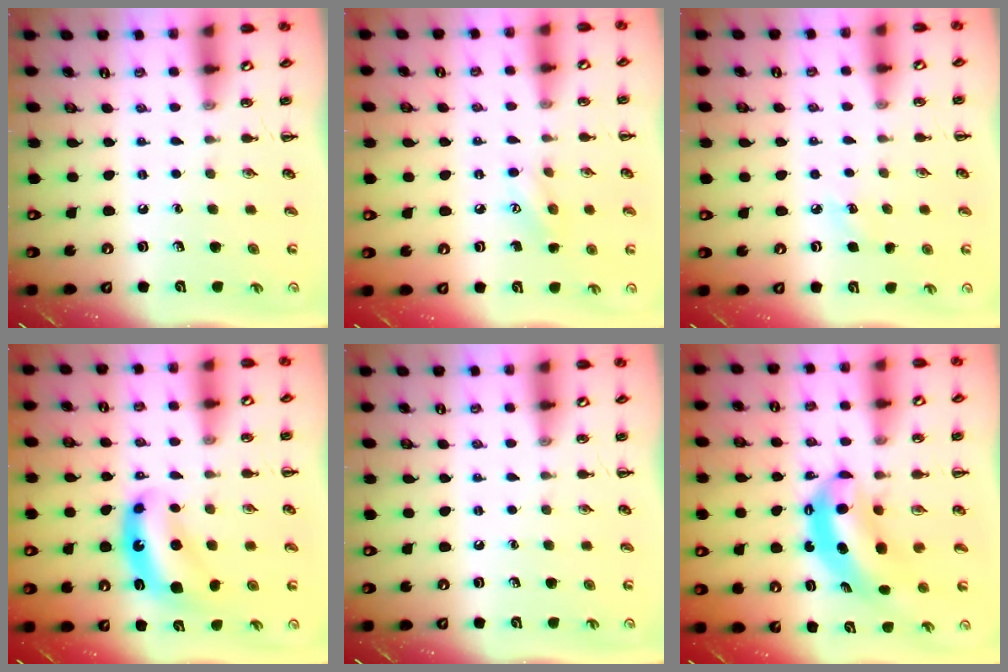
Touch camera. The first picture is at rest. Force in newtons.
{"total": 6.5, "press": 6.4, "slide": 1.5}
{"total": 3.9, "press": 3.7, "slide": 1.0}
{"total": 8.0, "press": 7.8, "slide": 1.7}
{"total": 0.0}
{"total": 6.2, "press": 6.1, "slide": 1.2}